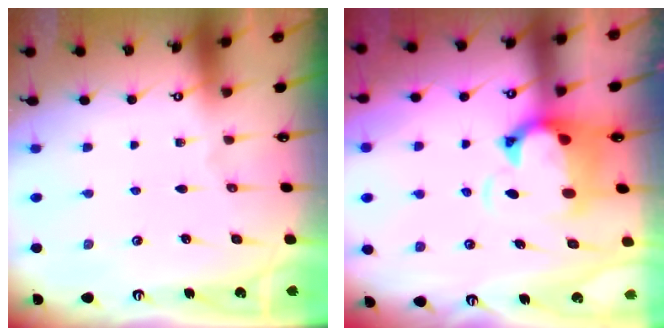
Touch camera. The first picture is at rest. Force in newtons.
{"total": 3.0, "press": 2.7, "slide": 1.3}